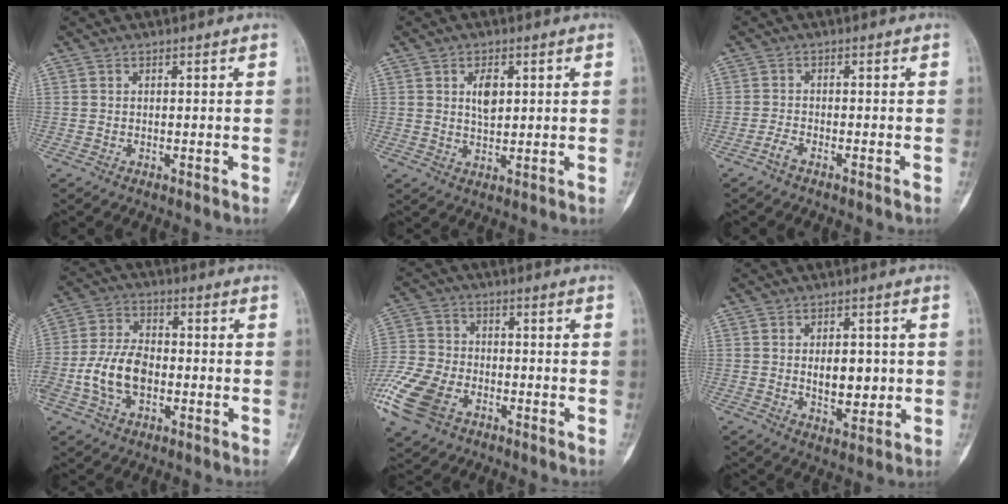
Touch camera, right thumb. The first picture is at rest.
{"total": 4.4, "force": [1.3, 2.5, 3.3], "torque": [-0.048, -0.008, 0.023]}
{"total": 1.8, "force": [-1.5, 0.3, 1.0], "torque": [-0.027, 0.005, -0.033]}
{"total": 10.4, "force": [-2.6, 6.7, 7.6], "torque": [-0.144, 0.029, -0.054]}
{"total": 14.4, "force": [-7.0, 8.9, 8.8], "torque": [-0.198, 0.007, -0.139]}
{"total": 7.0, "force": [0.1, 4.1, 5.7], "torque": [-0.056, -0.005, 0.010]}